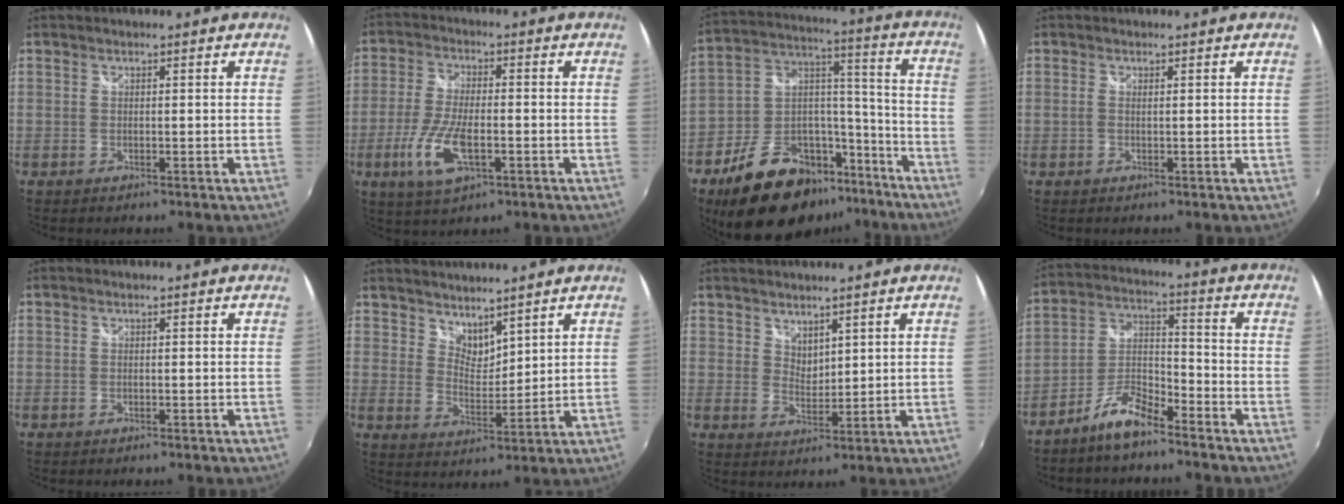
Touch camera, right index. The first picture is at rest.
{"total": 10.1, "force": [-3.6, 3.7, 8.7], "torque": [-0.186, -0.012, -0.067]}
{"total": 21.9, "force": [-15.2, 11.7, 10.5], "torque": [-0.201, 0.061, -0.220]}
{"total": 0.5, "force": [0.1, -0.1, 0.5], "torque": [-0.012, -0.001, 0.000]}
{"total": 0.0}
{"total": 5.4, "force": [4.8, 1.9, 1.5], "torque": [-0.014, -0.002, 0.089]}
{"total": 3.3, "force": [2.8, 1.4, 0.9], "torque": [-0.009, -0.002, 0.052]}
{"total": 7.9, "force": [-6.5, 1.8, 4.2], "torque": [-0.102, 0.022, -0.126]}